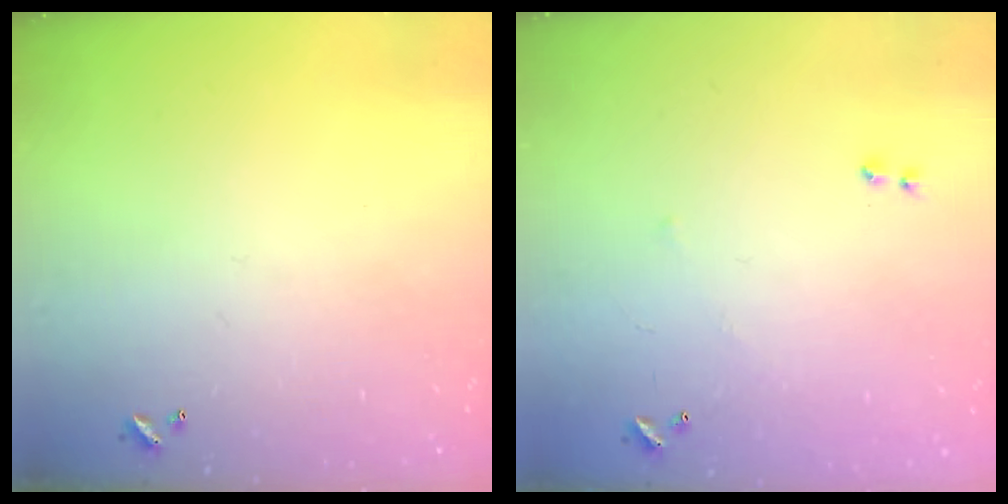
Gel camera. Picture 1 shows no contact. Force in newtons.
{"total": 7.7, "press": 7.7, "slide": 0.8}